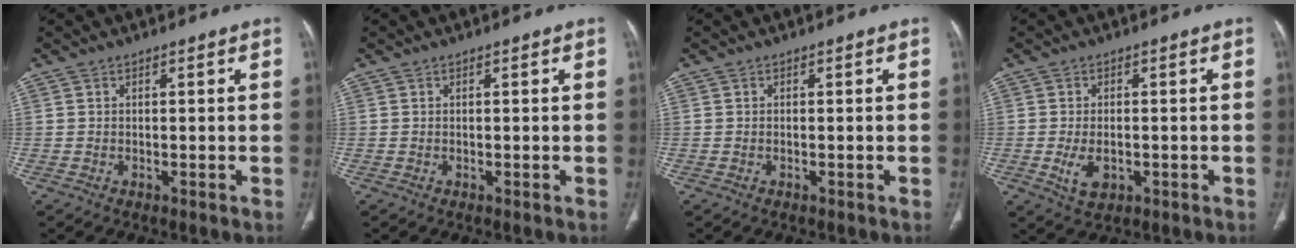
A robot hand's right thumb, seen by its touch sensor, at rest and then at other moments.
{"total": 0.0}
{"total": 0.0}
{"total": 4.9, "force": [-1.2, 3.0, 3.8], "torque": [-0.068, -0.001, -0.012]}